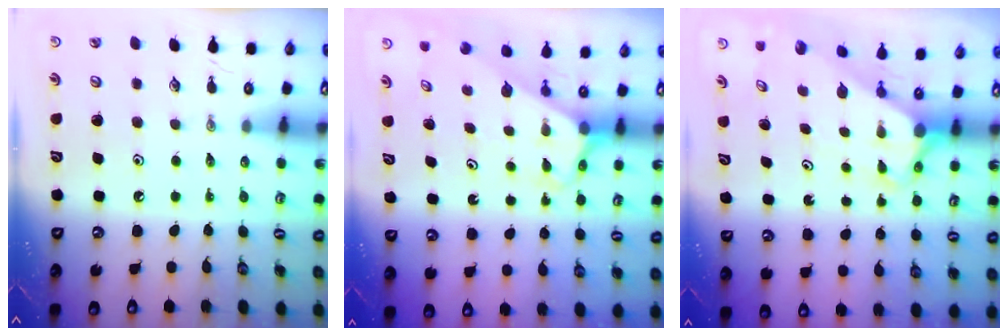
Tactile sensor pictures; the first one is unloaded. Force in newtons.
{"total": 2.7, "press": 2.7, "slide": 0.1}
{"total": 3.0, "press": 3.0, "slide": 0.3}